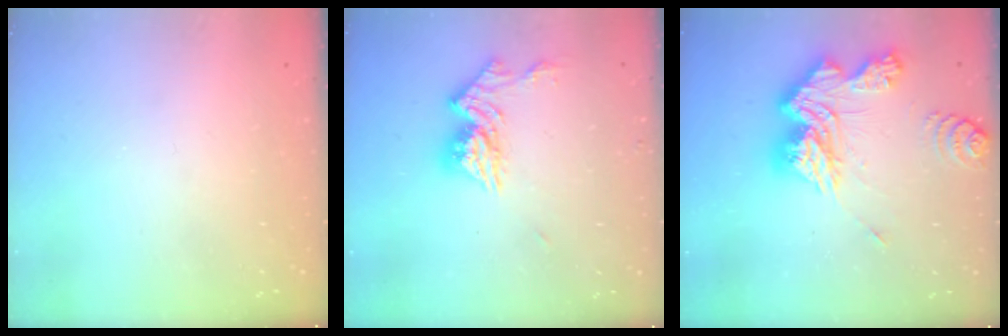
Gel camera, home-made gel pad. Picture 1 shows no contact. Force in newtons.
{"total": 11.7, "press": 11.7, "slide": 0.8}
{"total": 20.4, "press": 20.3, "slide": 1.9}